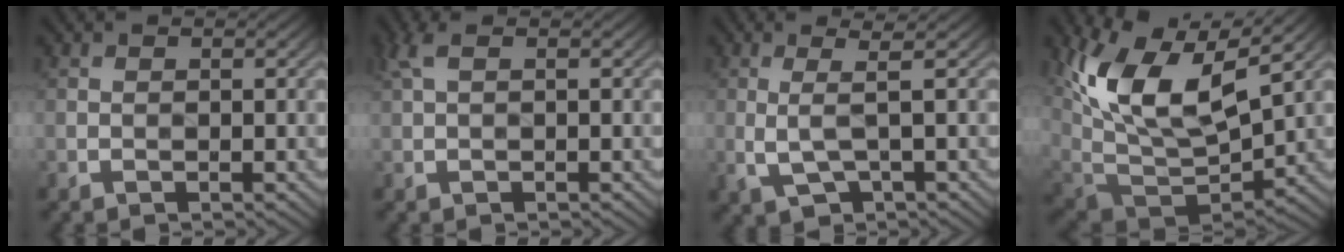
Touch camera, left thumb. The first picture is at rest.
{"total": 2.2, "force": [0.9, 0.7, 1.8], "torque": [-0.046, 0.009, 0.017]}
{"total": 3.6, "force": [0.5, 0.7, 3.5], "torque": [-0.075, 0.003, 0.010]}
{"total": 15.7, "force": [7.1, 7.8, 11.6], "torque": [-0.256, 0.013, 0.142]}